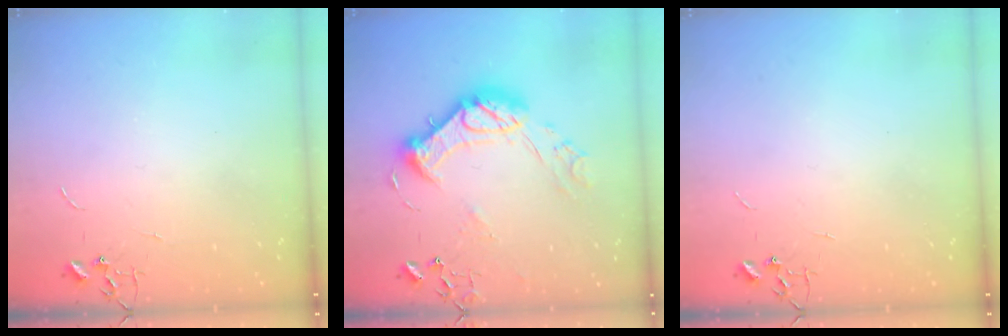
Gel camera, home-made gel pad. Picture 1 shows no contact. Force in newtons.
{"total": 17.2, "press": 17.2, "slide": 1.3}
{"total": 0.0}